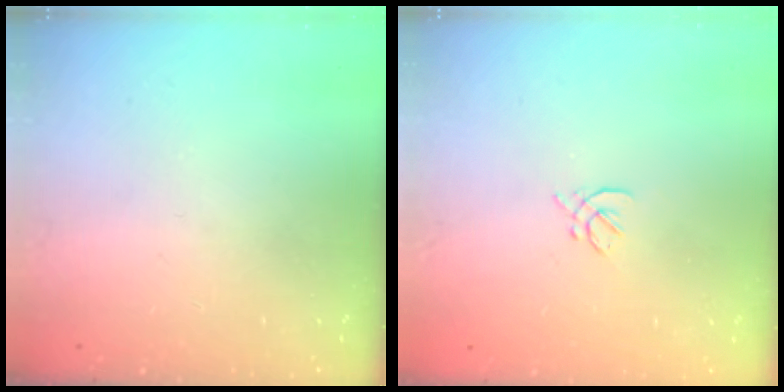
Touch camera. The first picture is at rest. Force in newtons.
{"total": 2.1, "press": 2.0, "slide": 0.7}